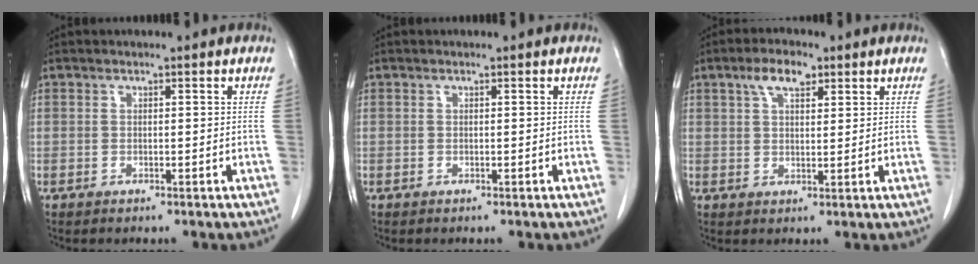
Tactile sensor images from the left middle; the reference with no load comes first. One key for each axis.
{"total": 0.0}
{"total": 5.0, "fx": 2.9, "fy": 2.1, "fz": 3.6, "tx": -0.072, "ty": 0.013, "tz": 0.053}